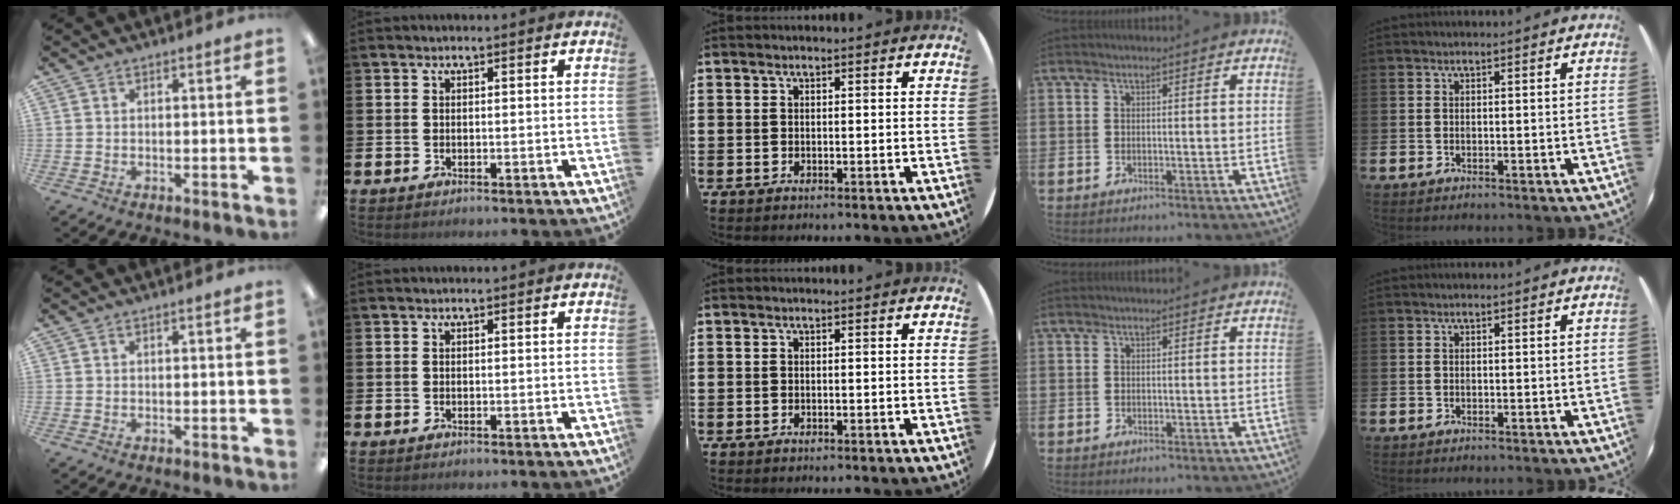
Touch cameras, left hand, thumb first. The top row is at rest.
{}